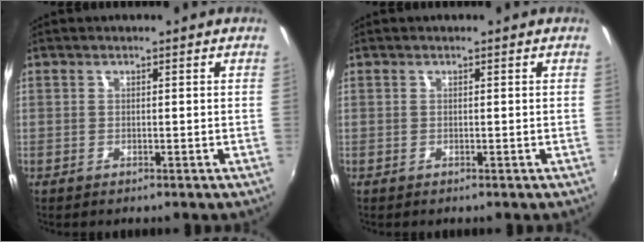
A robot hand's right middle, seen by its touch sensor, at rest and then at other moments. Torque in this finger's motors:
{"motor_torque": [0.00, 0.03, 0.00, 0.00]}